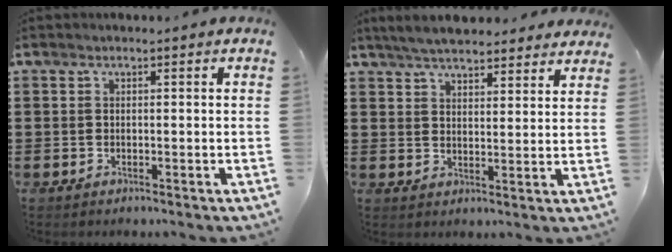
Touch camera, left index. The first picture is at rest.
{"total": 5.1, "force": [4.8, 1.2, 1.1], "torque": [-0.038, -0.010, 0.090]}